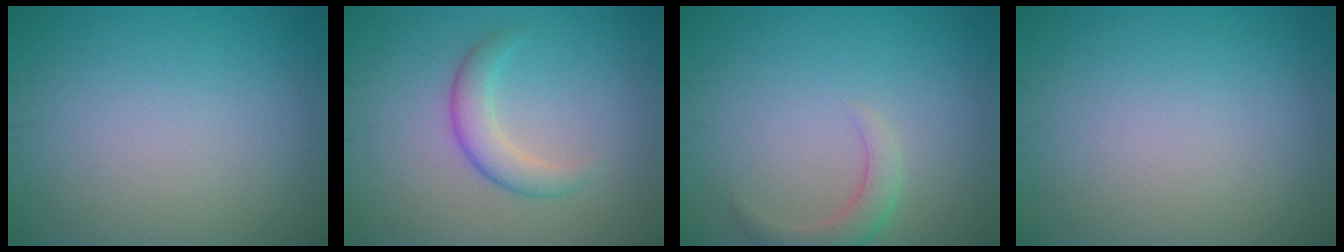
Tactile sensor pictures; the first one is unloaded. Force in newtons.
{"total": 2.8, "press": 2.8, "slide": 0.1}
{"total": 2.2, "press": 2.2, "slide": 0.2}
{"total": 0.0}